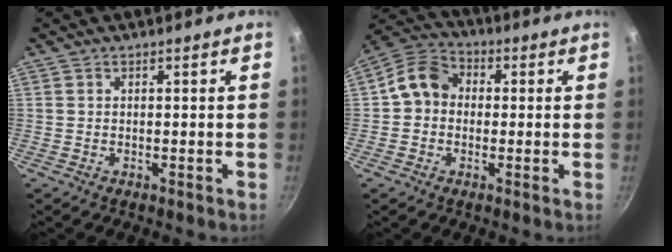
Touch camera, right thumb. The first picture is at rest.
{"total": 8.4, "force": [0.2, 7.1, 4.5], "torque": [-0.052, 0.021, -0.020]}